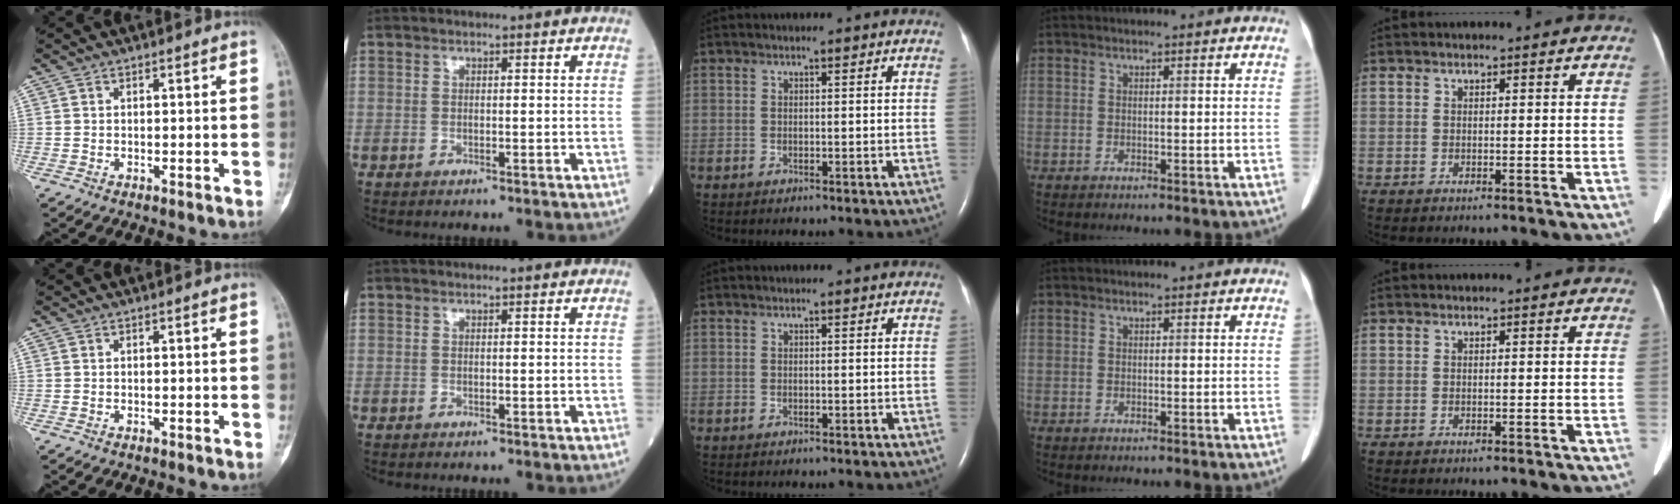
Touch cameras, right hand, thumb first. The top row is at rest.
{}